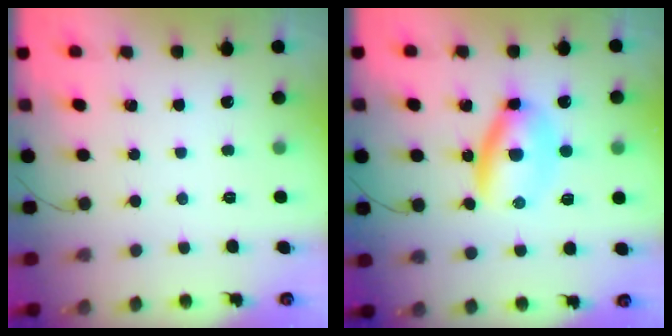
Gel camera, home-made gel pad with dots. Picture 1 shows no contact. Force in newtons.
{"total": 6.5, "press": 6.4, "slide": 1.2}